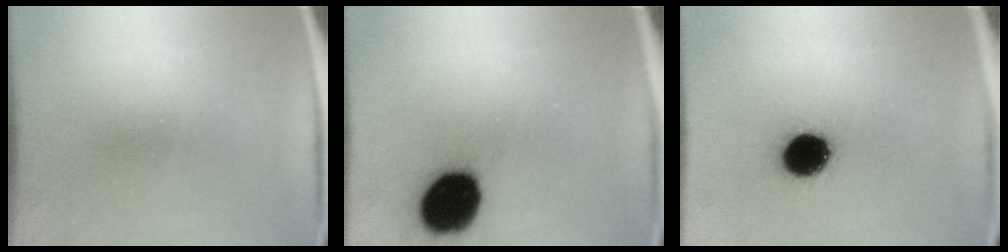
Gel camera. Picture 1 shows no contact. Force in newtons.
{"total": 17.3}
{"total": 11.1}